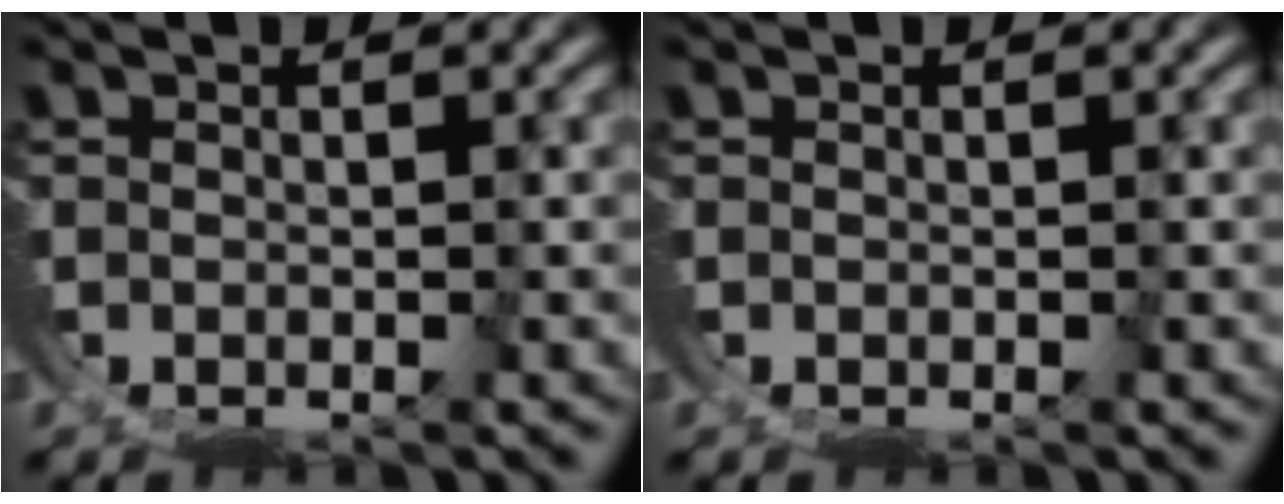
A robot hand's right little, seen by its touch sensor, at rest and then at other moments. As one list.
[{"total": 0.0}]